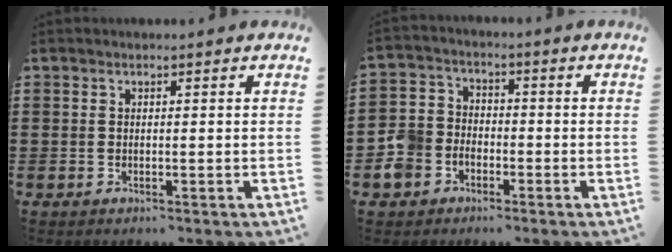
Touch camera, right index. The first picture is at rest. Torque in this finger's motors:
{"motor_torque": [1.12, -1.01, 0.57, 0.14]}